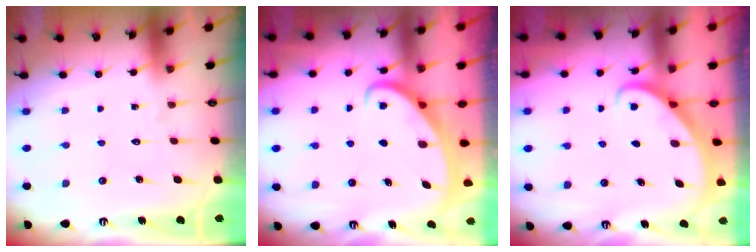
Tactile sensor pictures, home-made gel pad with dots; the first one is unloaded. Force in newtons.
{"total": 2.4, "press": 2.4, "slide": 0.4}
{"total": 2.8, "press": 2.8, "slide": 0.2}